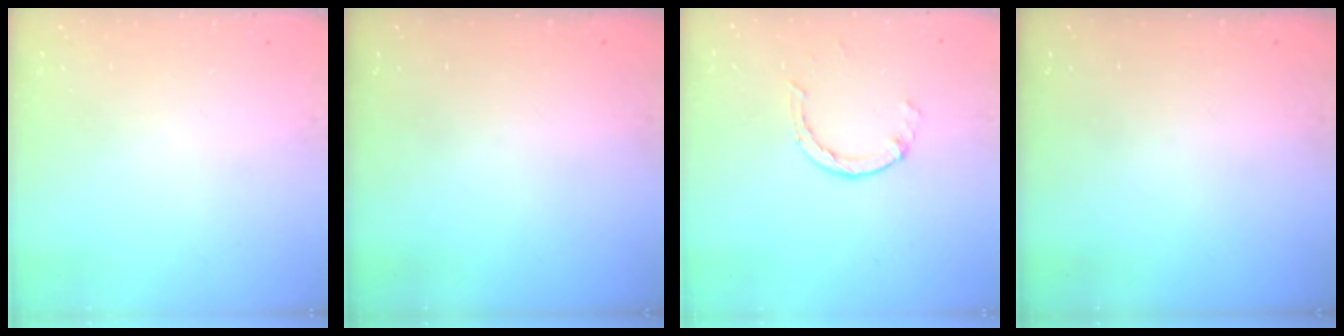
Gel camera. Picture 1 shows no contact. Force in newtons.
{"total": 0.0}
{"total": 1.4, "press": 1.4, "slide": 0.2}
{"total": 0.0}